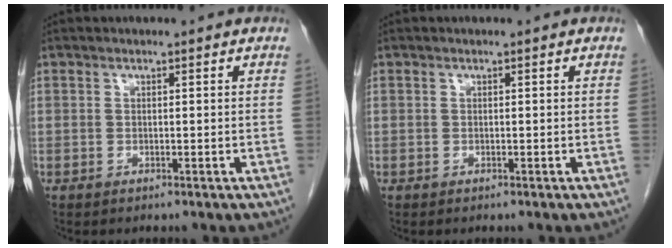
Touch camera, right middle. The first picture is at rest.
{"total": 0.0}